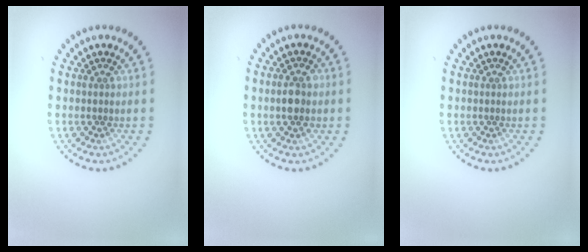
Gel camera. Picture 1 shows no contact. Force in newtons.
{"total": 2.5, "press": 2.5, "slide": 0.3}
{"total": 0.0}